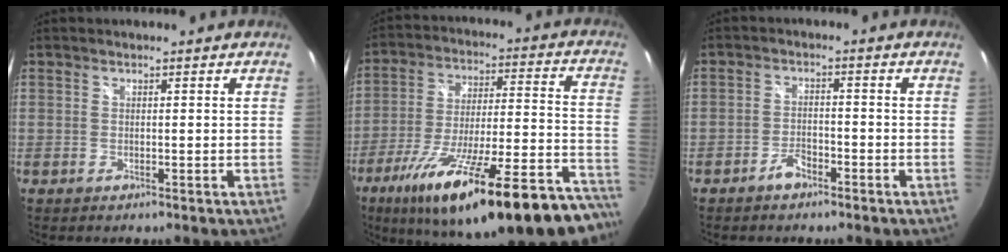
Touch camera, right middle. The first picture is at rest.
{"total": 32.7, "force": [-24.6, 6.5, 20.5], "torque": [-0.301, -0.056, -0.353]}
{"total": 3.3, "force": [-2.6, 1.5, 1.5], "torque": [-0.038, 0.005, -0.043]}